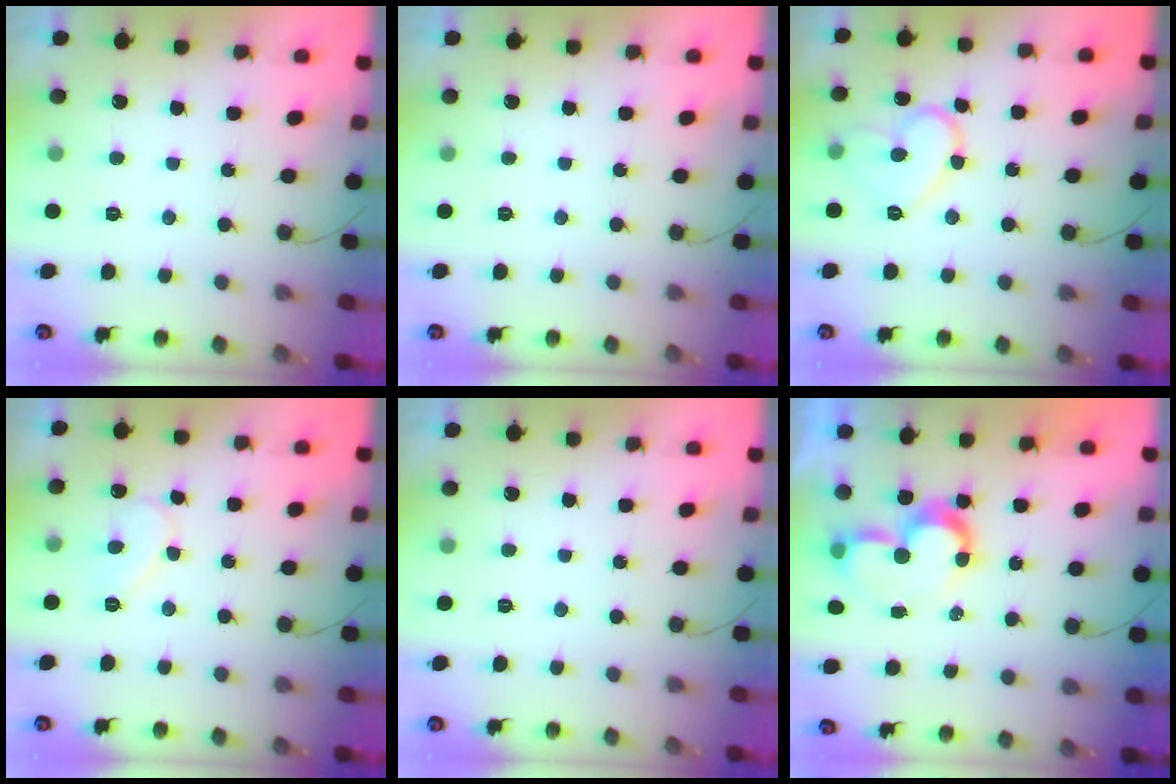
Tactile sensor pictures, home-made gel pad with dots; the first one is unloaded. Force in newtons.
{"total": 0.0}
{"total": 12.4, "press": 12.4, "slide": 0.3}
{"total": 8.0, "press": 8.0, "slide": 0.4}
{"total": 0.0}
{"total": 9.2, "press": 9.2, "slide": 0.3}